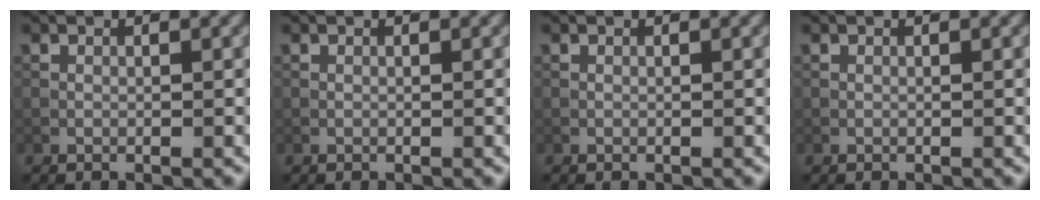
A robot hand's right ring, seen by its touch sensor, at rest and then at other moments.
{"total": 0.0}
{"total": 0.0}
{"total": 0.0}